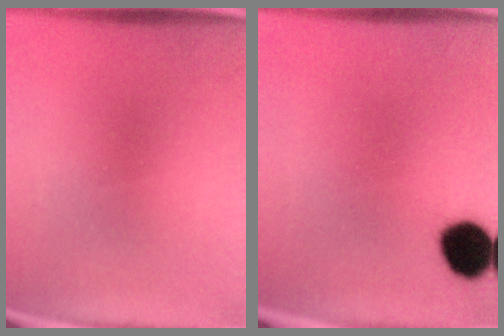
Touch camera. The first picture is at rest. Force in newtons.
{"total": 9.6}